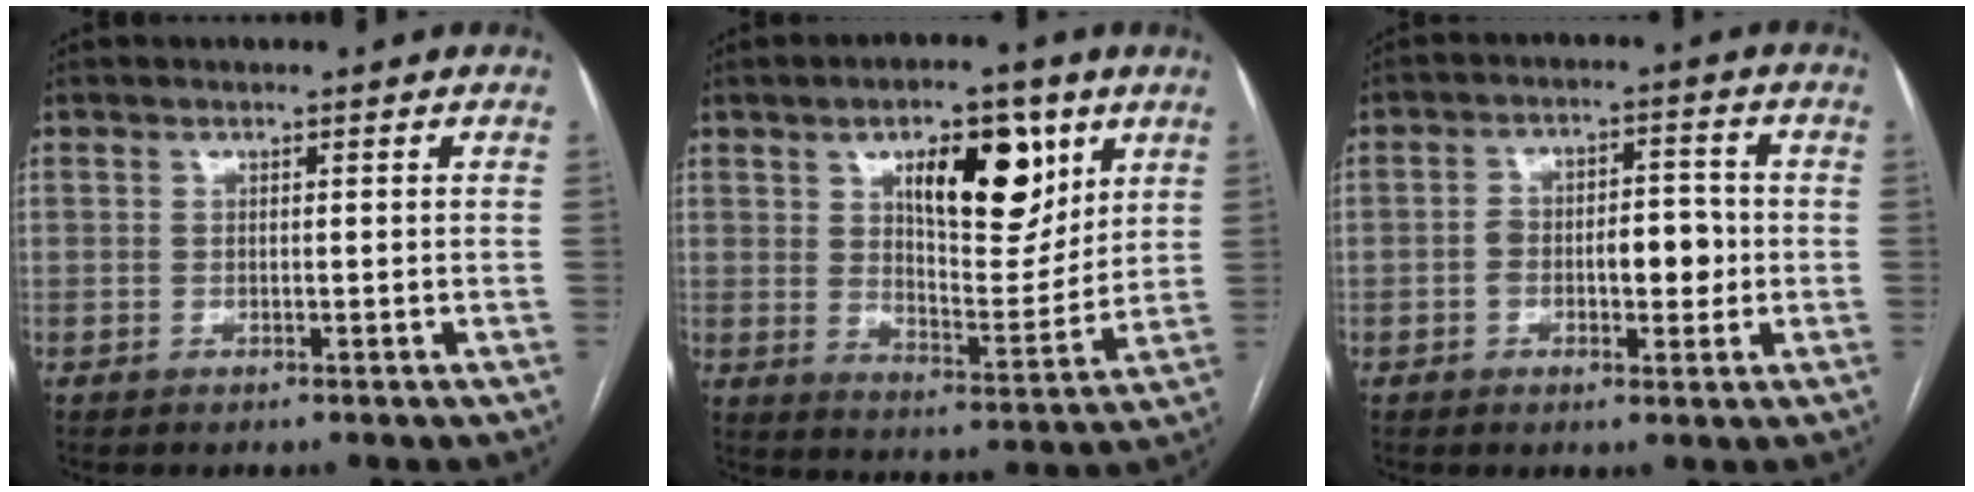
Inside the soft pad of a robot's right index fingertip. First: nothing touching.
{"total": 14.1, "force": [6.5, 5.4, 11.3], "torque": [-0.166, 0.001, 0.107]}
{"total": 7.3, "force": [-1.1, 3.5, 6.4], "torque": [-0.104, 0.019, -0.015]}